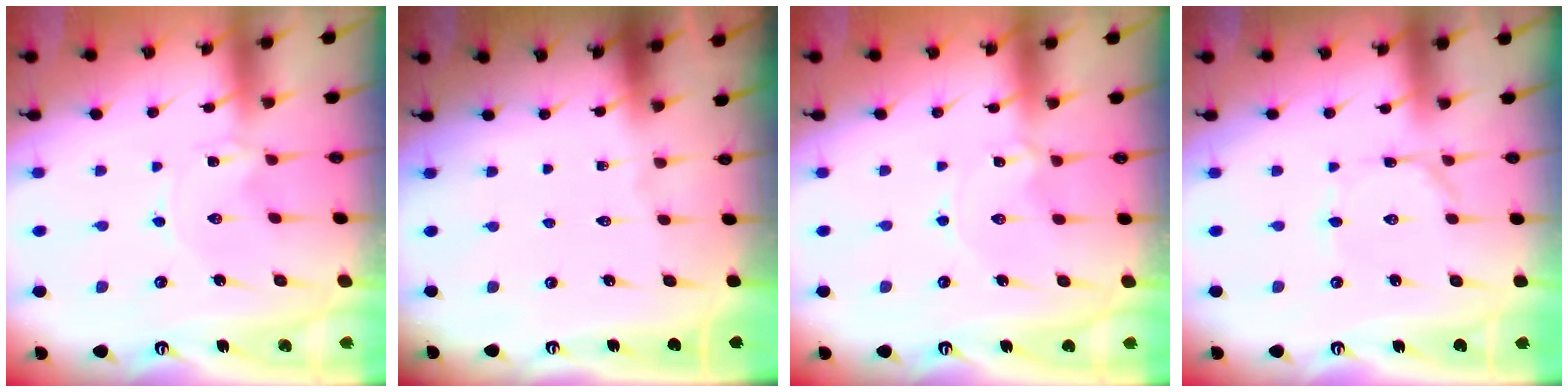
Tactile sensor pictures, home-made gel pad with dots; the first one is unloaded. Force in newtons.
{"total": 0.0}
{"total": 0.7, "press": 0.7, "slide": 0.0}
{"total": 1.5, "press": 1.5, "slide": 0.1}